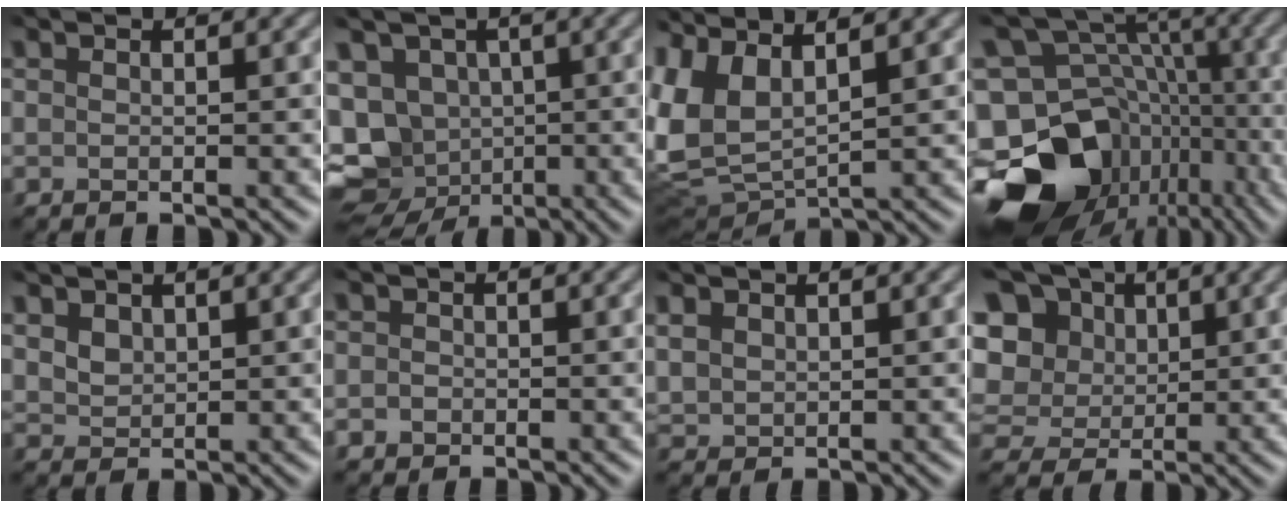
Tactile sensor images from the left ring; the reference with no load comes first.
{"total": 10.2, "force": [-3.2, 8.4, 4.8], "torque": [-0.093, -0.015, -0.044]}
{"total": 7.0, "force": [1.2, 3.9, 5.7], "torque": [-0.156, -0.001, 0.037]}
{"total": 17.6, "force": [-10.1, 13.1, 5.9], "torque": [-0.128, -0.023, -0.143]}
{"total": 1.8, "force": [1.0, 1.3, 0.9], "torque": [-0.029, 0.003, 0.029]}
{"total": 1.1, "force": [-1.0, 0.3, -0.5], "torque": [0.003, -0.001, -0.010]}
{"total": 1.1, "force": [0.8, 0.6, 0.4], "torque": [-0.017, 0.005, 0.029]}
{"total": 12.0, "force": [4.1, 9.6, 5.9], "torque": [-0.130, 0.037, 0.064]}